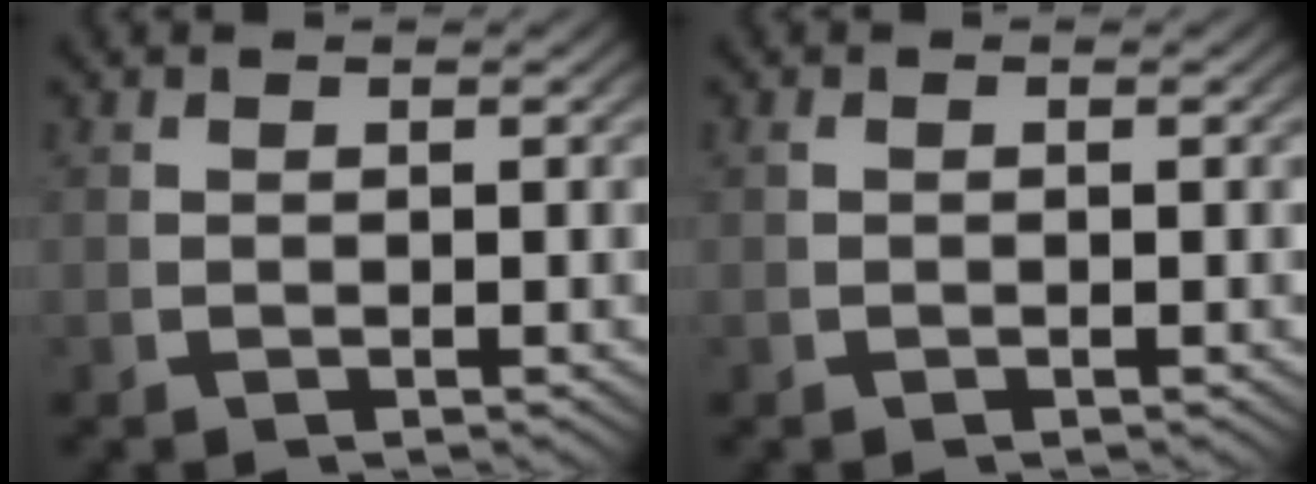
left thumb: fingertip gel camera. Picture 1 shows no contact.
{"total": 0.0}